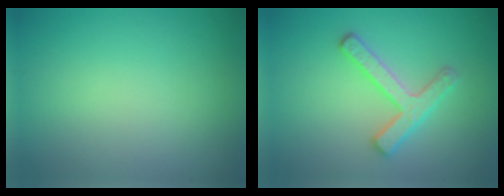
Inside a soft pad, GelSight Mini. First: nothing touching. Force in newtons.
{"total": 2.8, "press": 2.8, "slide": 0.6}